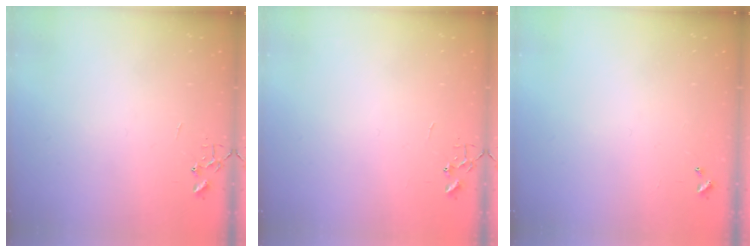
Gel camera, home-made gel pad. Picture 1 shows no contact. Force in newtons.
{"total": 0.0}
{"total": 0.0}